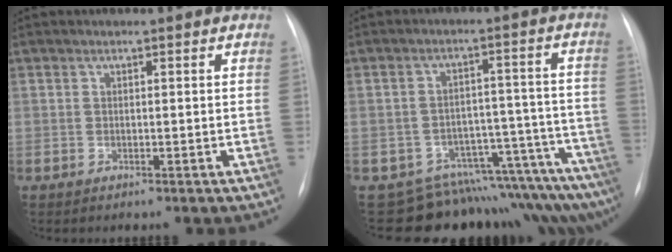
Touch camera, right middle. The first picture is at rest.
{"total": 12.8, "force": [-12.4, 2.3, 2.3], "torque": [0.009, 0.061, -0.160]}